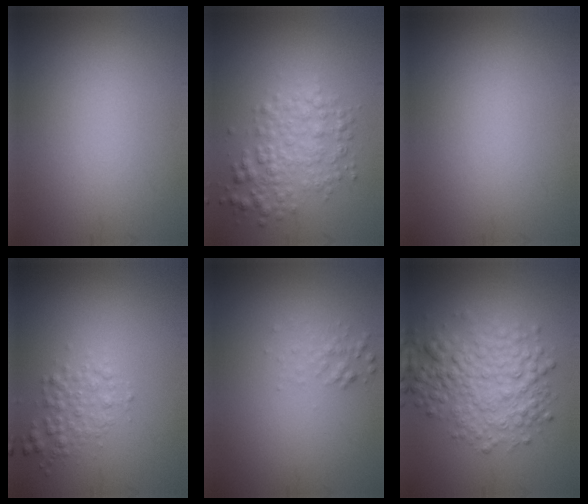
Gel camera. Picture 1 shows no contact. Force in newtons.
{"total": 3.8, "press": 3.8, "slide": 0.1}
{"total": 0.0}
{"total": 2.2, "press": 2.2, "slide": 0.0}
{"total": 1.1, "press": 1.1, "slide": 0.0}
{"total": 5.8, "press": 5.8, "slide": 0.1}